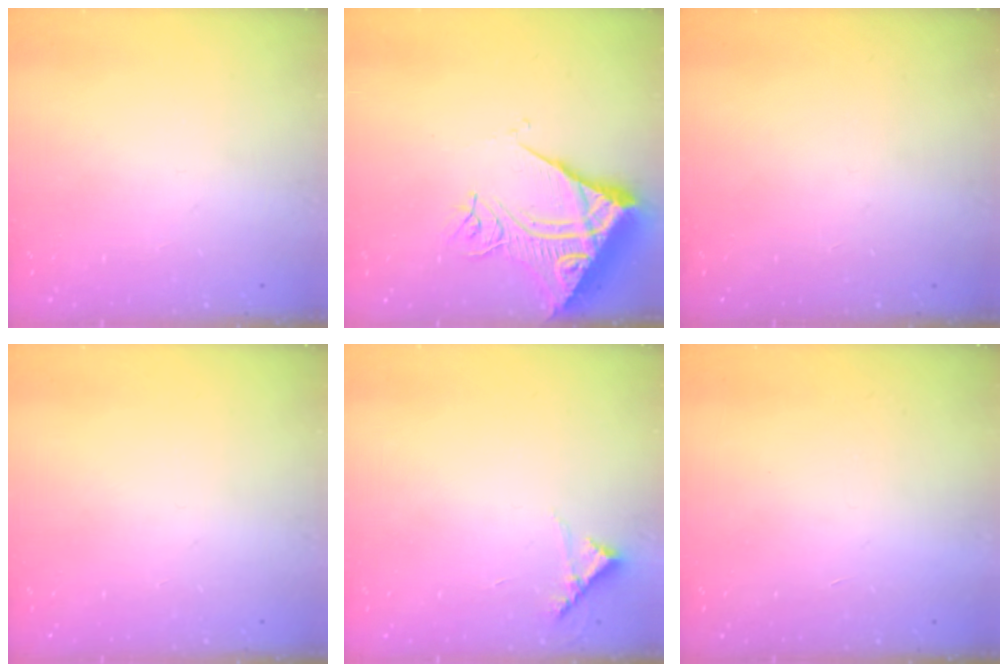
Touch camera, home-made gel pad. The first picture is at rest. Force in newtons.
{"total": 13.1, "press": 13.0, "slide": 1.7}
{"total": 0.0}
{"total": 0.0}
{"total": 5.4, "press": 5.4, "slide": 0.4}
{"total": 1.7, "press": 1.7, "slide": 0.1}